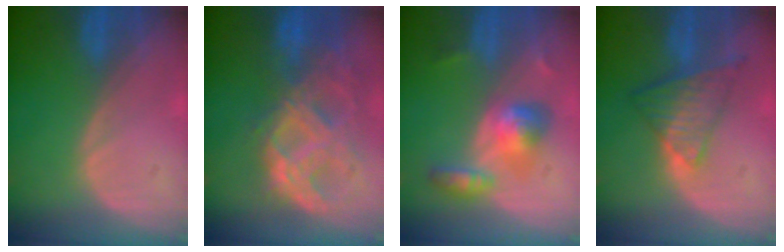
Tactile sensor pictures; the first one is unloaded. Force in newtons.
{"total": 11.3, "press": 9.5, "slide": 6.0}
{"total": 5.9, "press": 5.9, "slide": 0.1}
{"total": 7.6, "press": 6.4, "slide": 4.1}